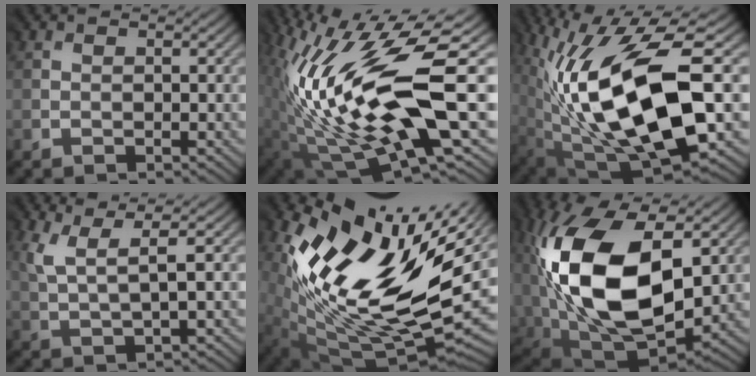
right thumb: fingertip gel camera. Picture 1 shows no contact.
{"total": 17.3, "force": [-0.2, 5.3, 16.4], "torque": [-0.319, 0.005, 0.003]}
{"total": 16.8, "force": [-0.2, 7.6, 15.0], "torque": [-0.313, -0.016, 0.008]}
{"total": 3.6, "force": [1.9, 0.4, 3.0], "torque": [-0.069, -0.001, 0.047]}
{"total": 18.1, "force": [5.7, 8.2, 15.1], "torque": [-0.269, -0.012, 0.125]}
{"total": 18.7, "force": [3.0, 11.3, 14.5], "torque": [-0.336, -0.008, 0.058]}